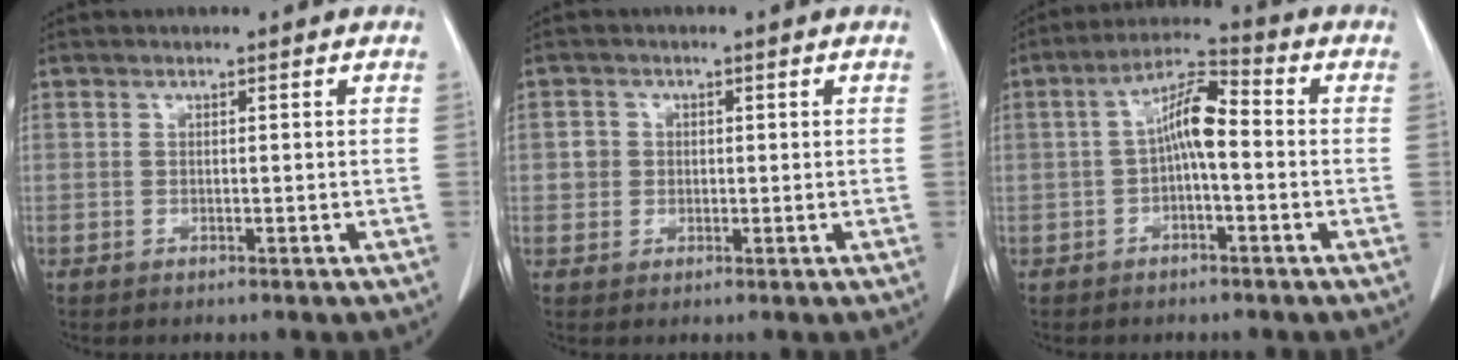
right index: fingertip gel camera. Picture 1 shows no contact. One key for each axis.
{"total": 2.3, "fx": 0.1, "fy": 2.2, "fz": 0.5, "tx": -0.004, "ty": 0.009, "tz": 0.003}
{"total": 7.0, "fx": -0.4, "fy": 1.9, "fz": 6.7, "tx": -0.125, "ty": 0.026, "tz": -0.011}